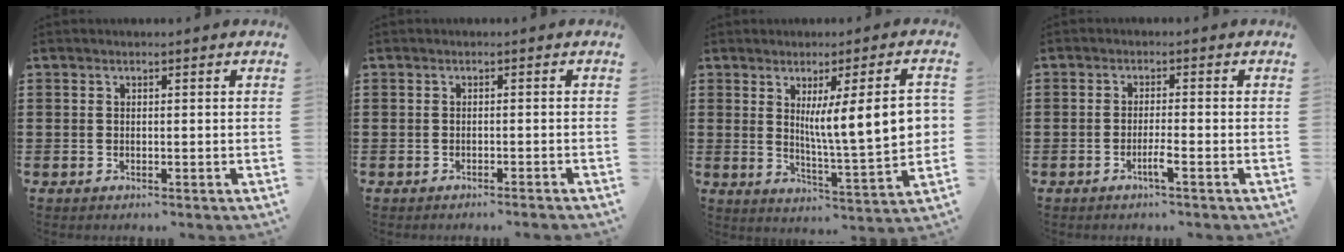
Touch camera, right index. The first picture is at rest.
{"total": 0.9, "force": [-0.8, -0.3, 0.2], "torque": [-0.005, -0.001, -0.016]}
{"total": 10.8, "force": [2.3, 1.2, 10.5], "torque": [-0.175, -0.006, 0.036]}
{"total": 2.4, "force": [-1.4, -0.1, 2.0], "torque": [-0.040, -0.004, -0.028]}